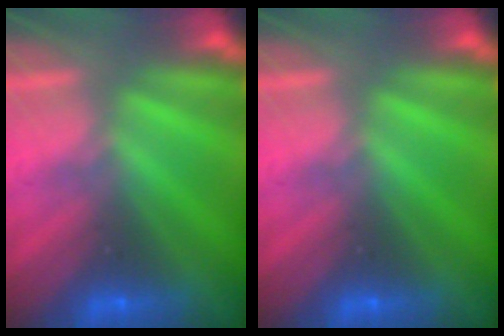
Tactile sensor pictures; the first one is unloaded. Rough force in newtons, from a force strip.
{"total": 0.0}